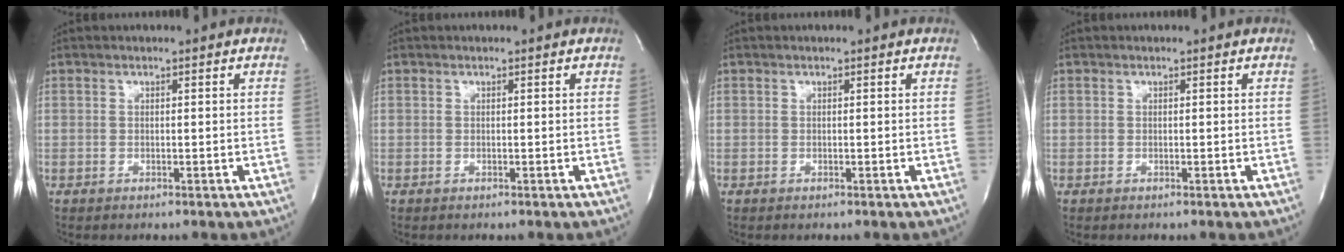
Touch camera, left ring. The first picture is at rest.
{"total": 0.0}
{"total": 0.0}
{"total": 0.0}